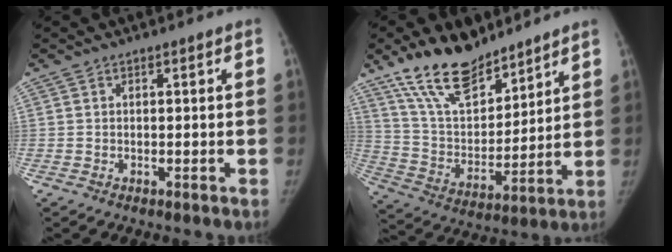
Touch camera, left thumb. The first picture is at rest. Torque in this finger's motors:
{"motor_torque": [1.67, 1.64, 1.43, -1.34, 0.13]}